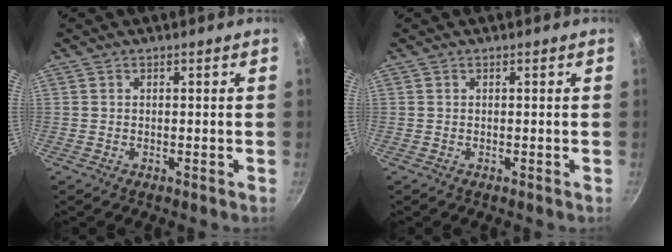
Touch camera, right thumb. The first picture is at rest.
{"total": 0.0}